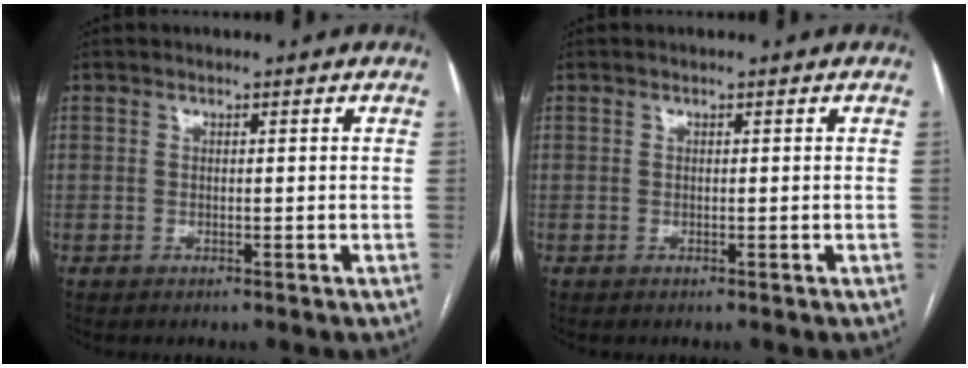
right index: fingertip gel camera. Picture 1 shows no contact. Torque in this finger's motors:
{"motor_torque": [0.00, 0.00, 0.00, 0.00]}